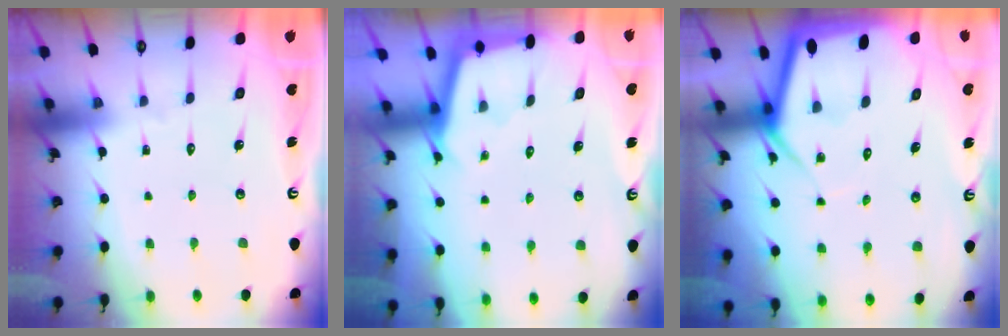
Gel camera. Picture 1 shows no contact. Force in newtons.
{"total": 2.5, "press": 2.5, "slide": 0.2}
{"total": 8.8, "press": 8.8, "slide": 0.8}